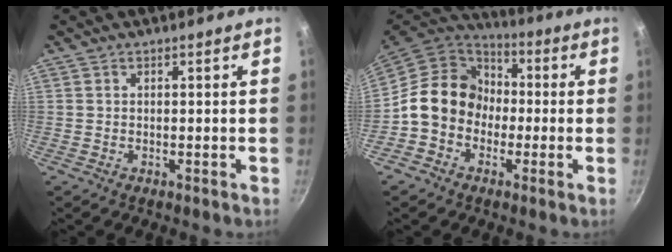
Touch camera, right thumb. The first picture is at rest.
{"total": 13.8, "force": [-1.5, 11.8, 6.9], "torque": [-0.076, 0.045, -0.045]}